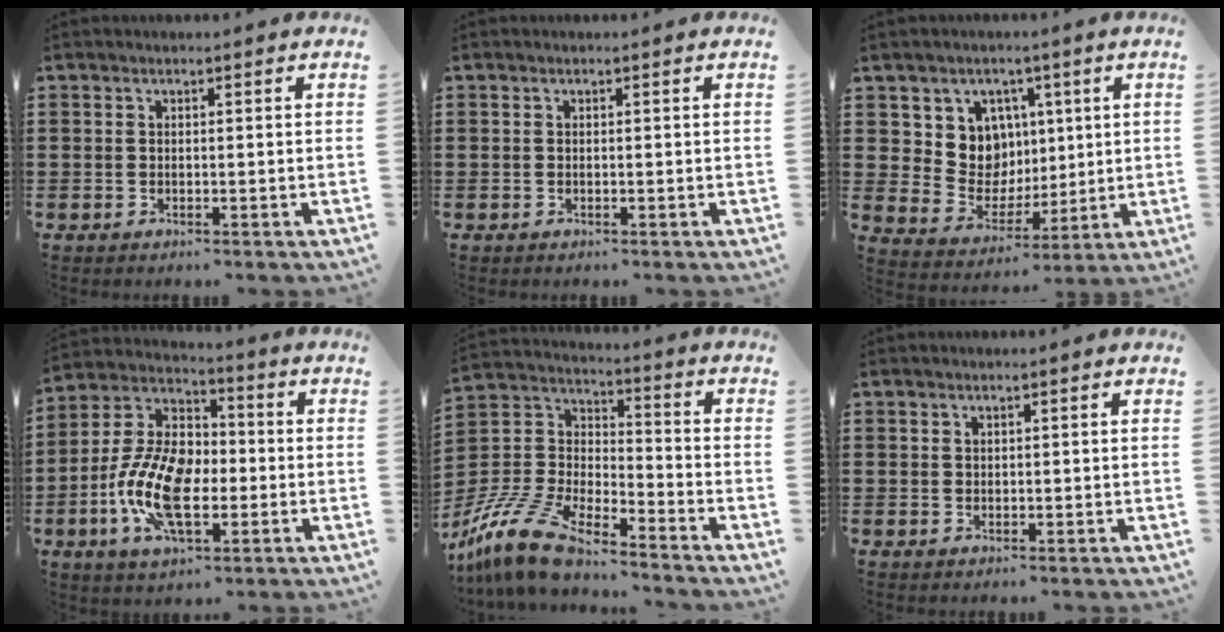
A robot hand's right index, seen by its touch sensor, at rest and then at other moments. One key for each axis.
{"total": 0.0}
{"total": 8.5, "fx": 2.6, "fy": 7.9, "fz": 1.9, "tx": -0.066, "ty": -0.017, "tz": 0.054}
{"total": 12.8, "fx": -3.3, "fy": 7.0, "fz": 10.1, "tx": -0.249, "ty": -0.005, "tz": -0.068}
{"total": 12.7, "fx": -10.9, "fy": 3.0, "fz": 5.8, "tx": -0.152, "ty": 0.019, "tz": -0.222}
{"total": 0.7, "fx": 0.5, "fy": 0.5, "fz": 0.1, "tx": -0.004, "ty": 0.002, "tz": 0.010}